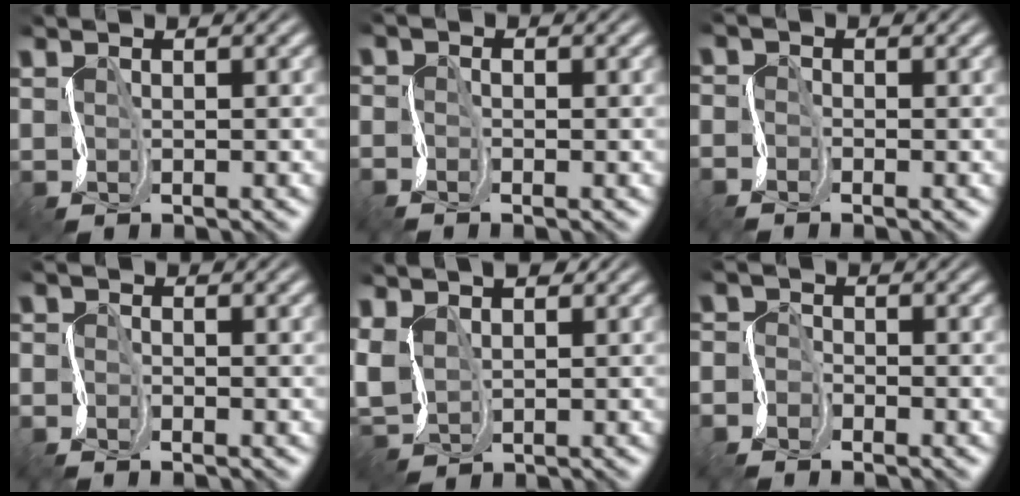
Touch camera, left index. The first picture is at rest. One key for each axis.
{"total": 1.5, "fx": -1.5, "fy": 0.1, "fz": 0.1, "tx": -0.003, "ty": -0.003, "tz": -0.028}
{"total": 1.8, "fx": -1.8, "fy": 0.3, "fz": 0.1, "tx": -0.006, "ty": -0.003, "tz": -0.040}
{"total": 2.0, "fx": -2.0, "fy": -0.1, "fz": 0.2, "tx": -0.009, "ty": -0.007, "tz": -0.041}
{"total": 4.6, "fx": 1.3, "fy": 3.3, "fz": 2.8, "tx": -0.087, "ty": 0.010, "tz": 0.024}
{"total": 2.8, "fx": -2.6, "fy": 0.8, "fz": -0.1, "tx": -0.004, "ty": -0.003, "tz": -0.057}